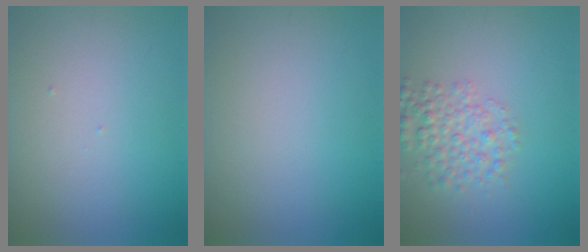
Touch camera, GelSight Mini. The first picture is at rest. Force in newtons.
{"total": 0.0}
{"total": 3.5, "press": 3.5, "slide": 0.1}